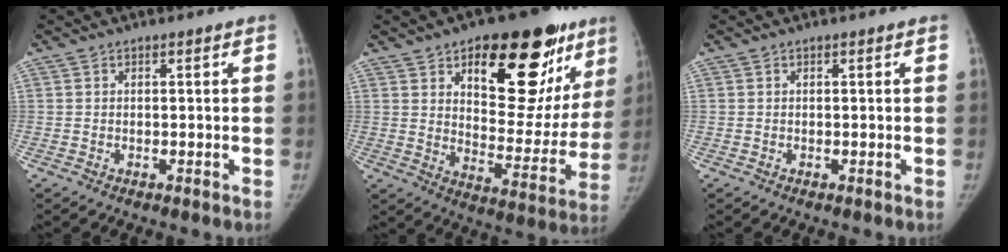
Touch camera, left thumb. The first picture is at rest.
{"total": 26.2, "force": [13.7, 11.8, 19.0], "torque": [-0.204, -0.045, 0.201]}
{"total": 0.0}